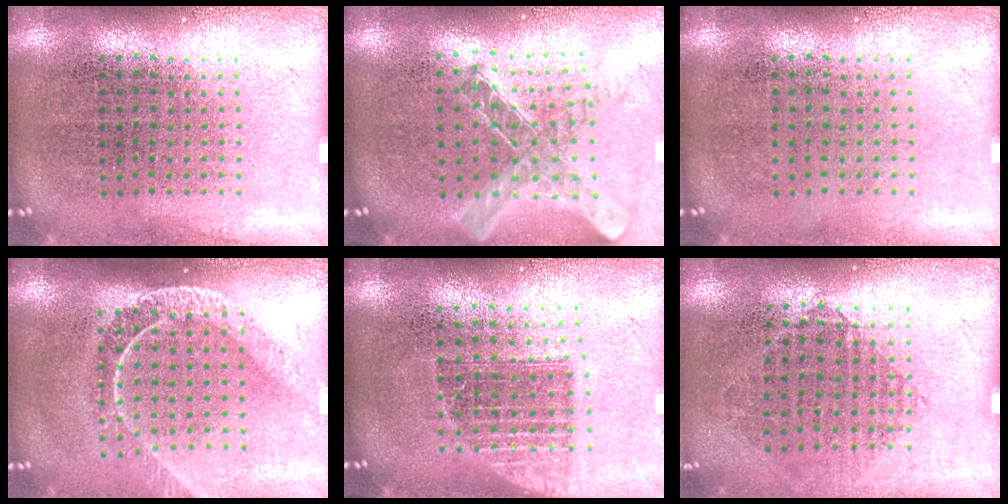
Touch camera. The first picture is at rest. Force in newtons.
{"total": 1.1, "press": 1.0, "slide": 0.2}
{"total": 0.0}
{"total": 1.8, "press": 1.4, "slide": 1.0}
{"total": 1.3, "press": 1.1, "slide": 0.8}
{"total": 0.9, "press": 0.8, "slide": 0.3}